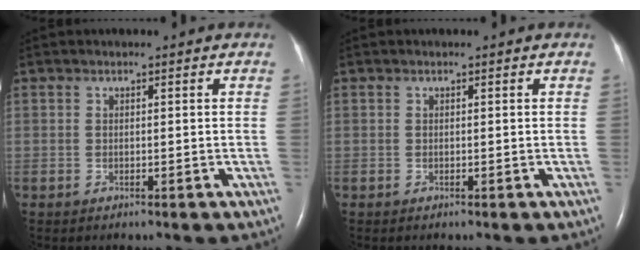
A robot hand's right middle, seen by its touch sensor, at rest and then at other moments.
{"total": 0.0}